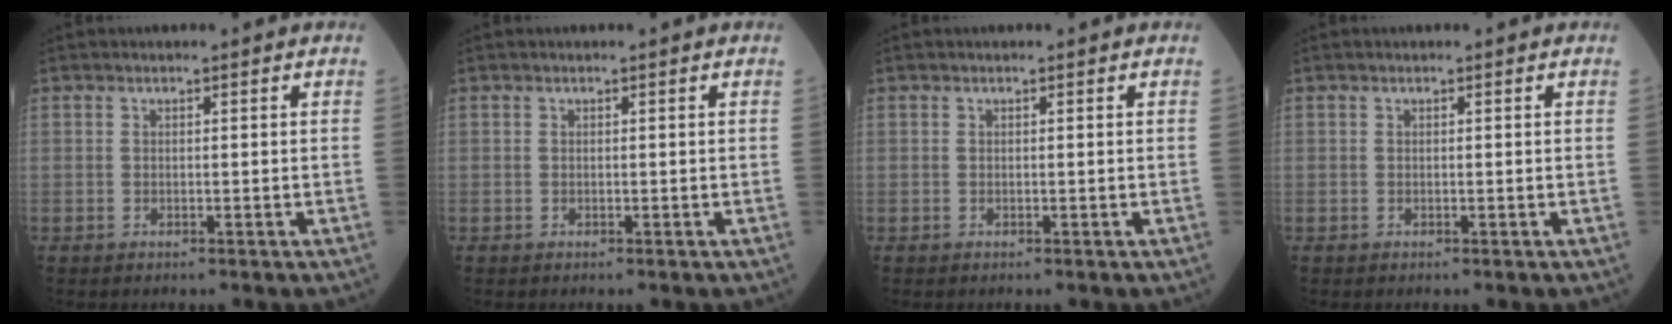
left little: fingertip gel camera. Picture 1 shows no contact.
{"total": 0.0}
{"total": 0.0}
{"total": 0.0}